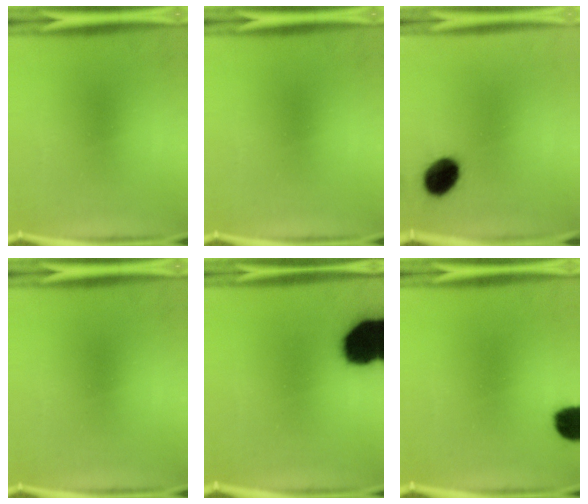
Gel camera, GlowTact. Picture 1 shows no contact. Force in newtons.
{"total": 0.0}
{"total": 9.3}
{"total": 0.0}
{"total": 19.3}
{"total": 6.7}